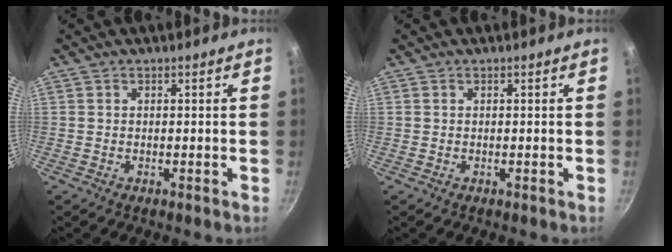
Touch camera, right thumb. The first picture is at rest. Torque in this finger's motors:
{"motor_torque": [-0.14, 0.14, -0.01, -0.01, 0.00]}